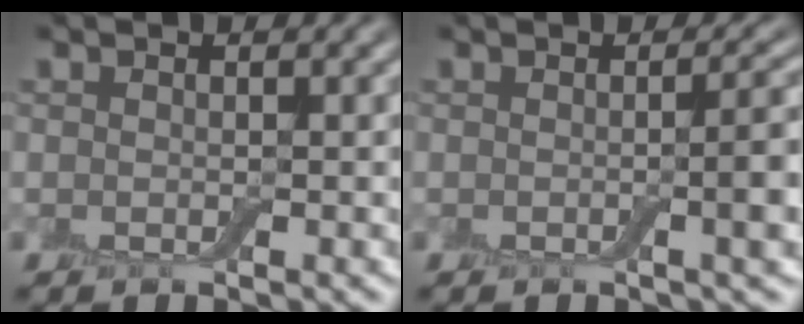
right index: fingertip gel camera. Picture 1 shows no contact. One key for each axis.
{"total": 2.9, "fx": -0.2, "fy": 0.6, "fz": 2.8, "tx": -0.033, "ty": 0.005, "tz": -0.007}